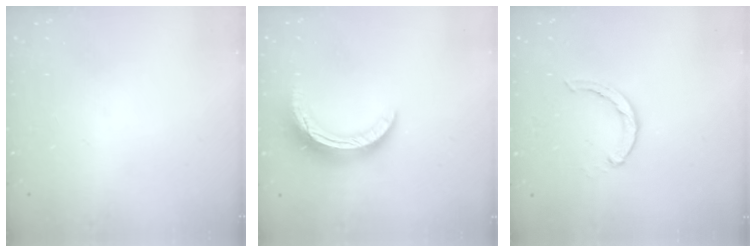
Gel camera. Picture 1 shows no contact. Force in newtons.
{"total": 12.2, "press": 12.1, "slide": 0.9}
{"total": 3.0, "press": 3.0, "slide": 0.4}